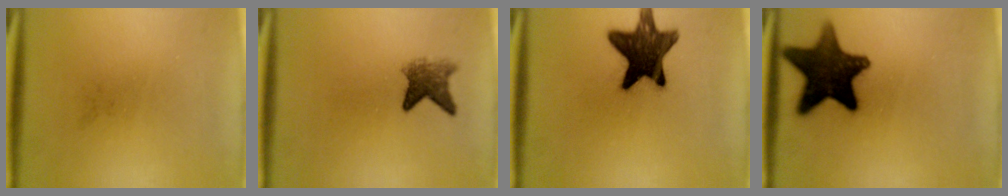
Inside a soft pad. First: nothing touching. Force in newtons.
{"total": 4.4}
{"total": 15.1}
{"total": 14.2}